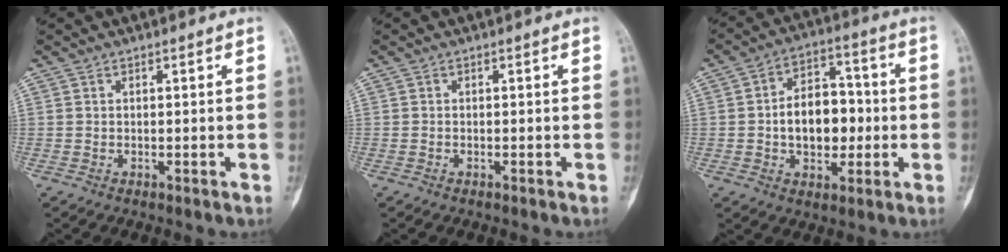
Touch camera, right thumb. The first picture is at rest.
{"total": 0.0}
{"total": 12.3, "force": [-1.0, 8.2, 9.0], "torque": [-0.099, 0.028, -0.019]}